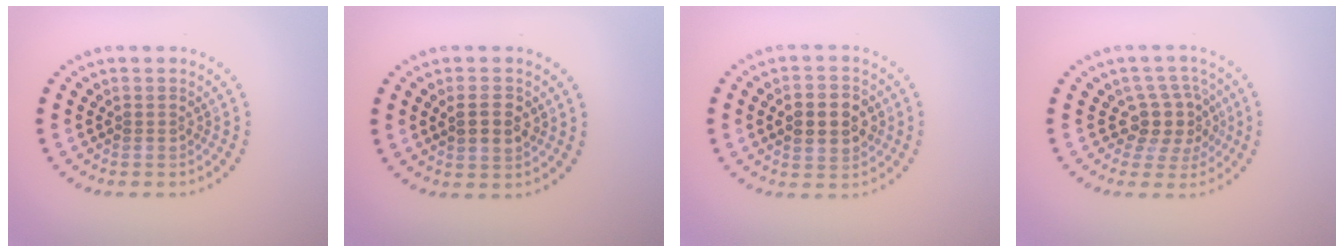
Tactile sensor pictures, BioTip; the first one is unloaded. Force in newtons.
{"total": 2.6, "press": 2.6, "slide": 0.3}
{"total": 4.6, "press": 4.6, "slide": 0.2}
{"total": 3.5, "press": 2.7, "slide": 2.2}